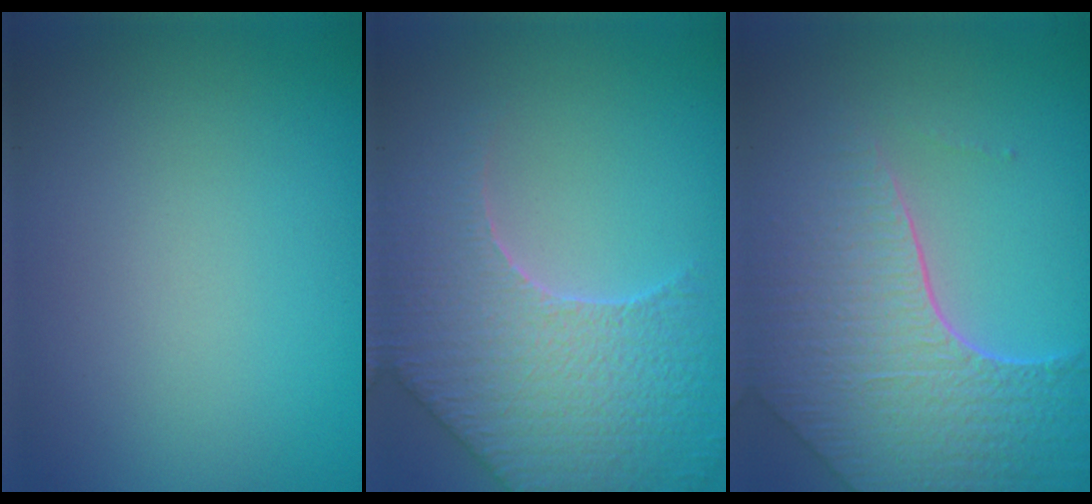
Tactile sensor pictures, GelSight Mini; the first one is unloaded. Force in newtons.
{"total": 6.6, "press": 5.7, "slide": 3.4}
{"total": 8.0, "press": 5.7, "slide": 5.7}